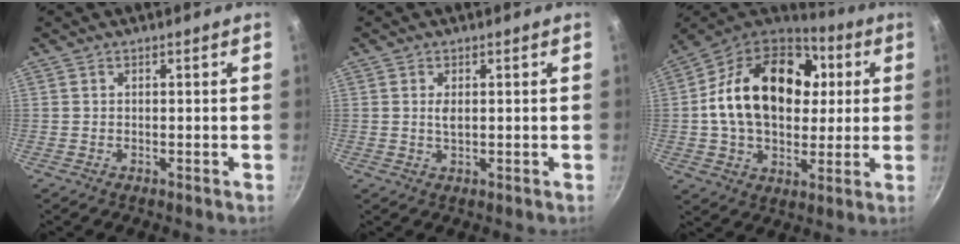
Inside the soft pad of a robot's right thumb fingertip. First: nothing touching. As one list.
[{"total": 1.5, "force": [0.5, 0.6, 1.3], "torque": [-0.026, -0.001, 0.010]}, {"total": 25.3, "force": [3.9, 17.7, 17.6], "torque": [-0.273, 0.027, 0.058]}]